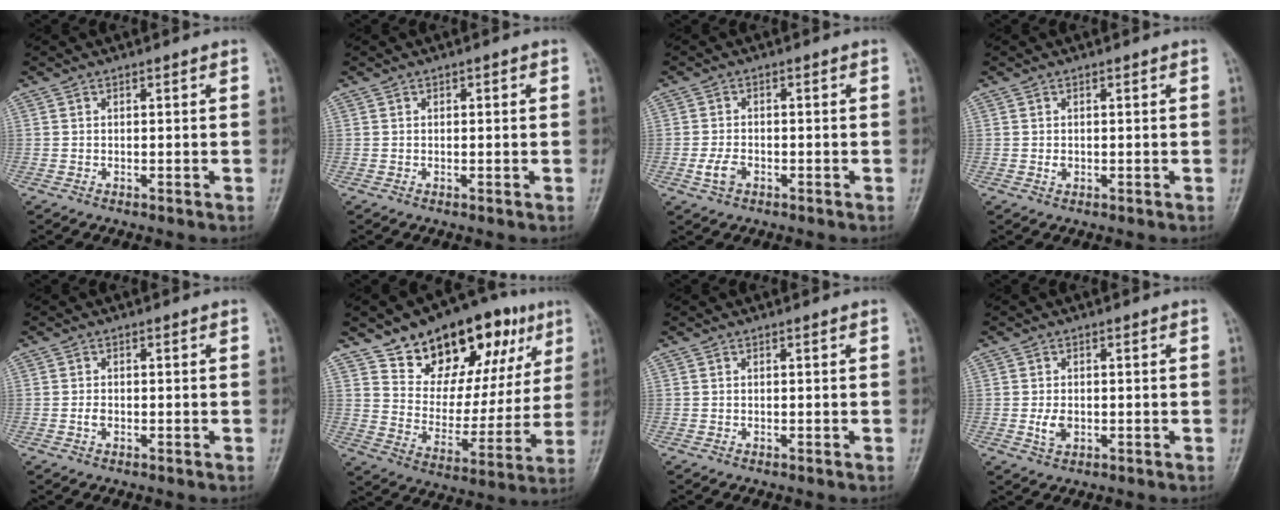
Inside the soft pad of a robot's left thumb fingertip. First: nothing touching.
{"total": 1.0, "force": [0.3, 0.5, 0.8], "torque": [-0.007, 0.001, 0.003]}
{"total": 2.9, "force": [-1.5, 1.9, 1.7], "torque": [-0.040, 0.006, -0.029]}
{"total": 1.1, "force": [-0.3, 0.9, 0.6], "torque": [-0.015, -0.003, -0.006]}
{"total": 0.9, "force": [-0.5, 0.6, 0.5], "torque": [-0.014, 0.001, -0.012]}
{"total": 22.4, "force": [12.9, 12.1, 13.8], "torque": [-0.145, -0.038, 0.207]}
{"total": 0.0}
{"total": 2.5, "force": [-0.6, 1.8, 1.7], "torque": [-0.035, -0.003, -0.010]}